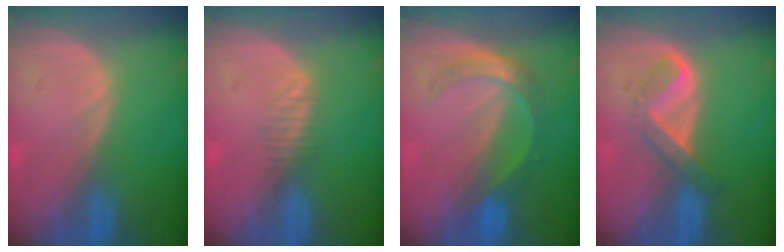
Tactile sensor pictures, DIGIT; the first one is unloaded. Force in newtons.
{"total": 1.7, "press": 1.4, "slide": 1.0}
{"total": 5.4, "press": 4.7, "slide": 2.6}
{"total": 5.3, "press": 4.4, "slide": 3.0}